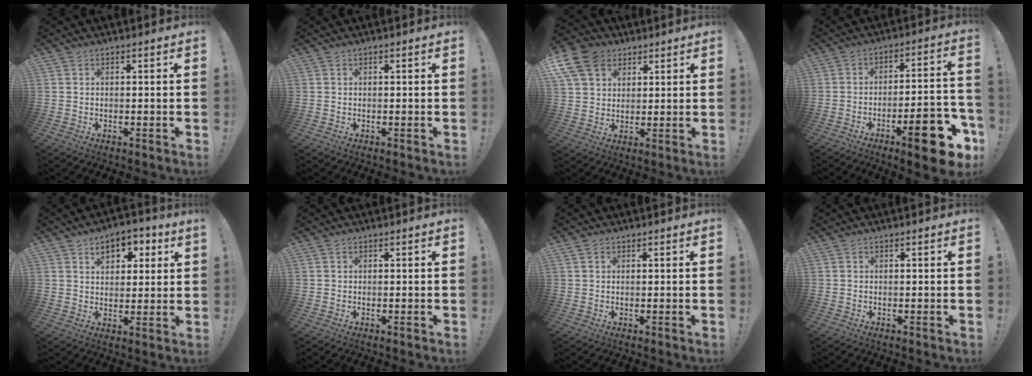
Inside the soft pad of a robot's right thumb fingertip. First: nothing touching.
{"total": 0.0}
{"total": 12.4, "force": [6.0, 9.2, 5.7], "torque": [-0.113, -0.031, 0.120]}
{"total": 15.3, "force": [-9.0, 4.0, 11.7], "torque": [-0.139, 0.058, -0.136]}
{"total": 8.4, "force": [4.5, 5.0, 5.1], "torque": [-0.063, -0.015, 0.077]}
{"total": 0.0}
{"total": 1.0, "force": [0.6, 0.8, 0.3], "torque": [-0.002, 0.000, 0.011]}
{"total": 0.0}